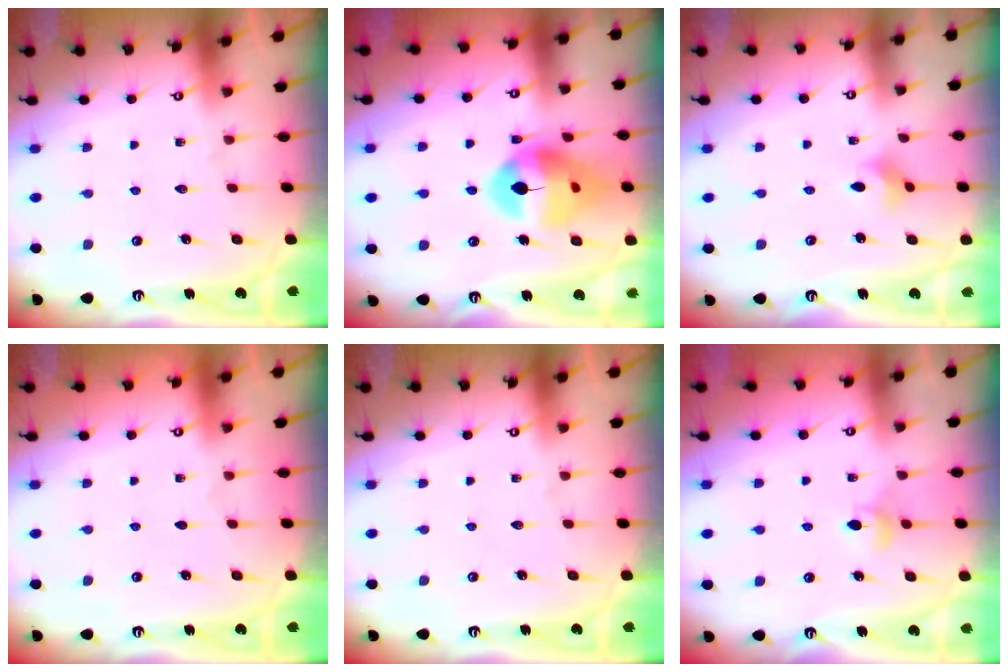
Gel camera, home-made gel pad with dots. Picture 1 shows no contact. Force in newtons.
{"total": 16.5, "press": 16.4, "slide": 1.9}
{"total": 2.6, "press": 2.6, "slide": 0.4}
{"total": 0.0}
{"total": 0.0}
{"total": 4.3, "press": 4.2, "slide": 0.6}